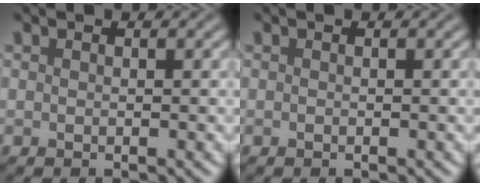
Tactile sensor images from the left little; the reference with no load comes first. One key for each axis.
{"total": 0.0}